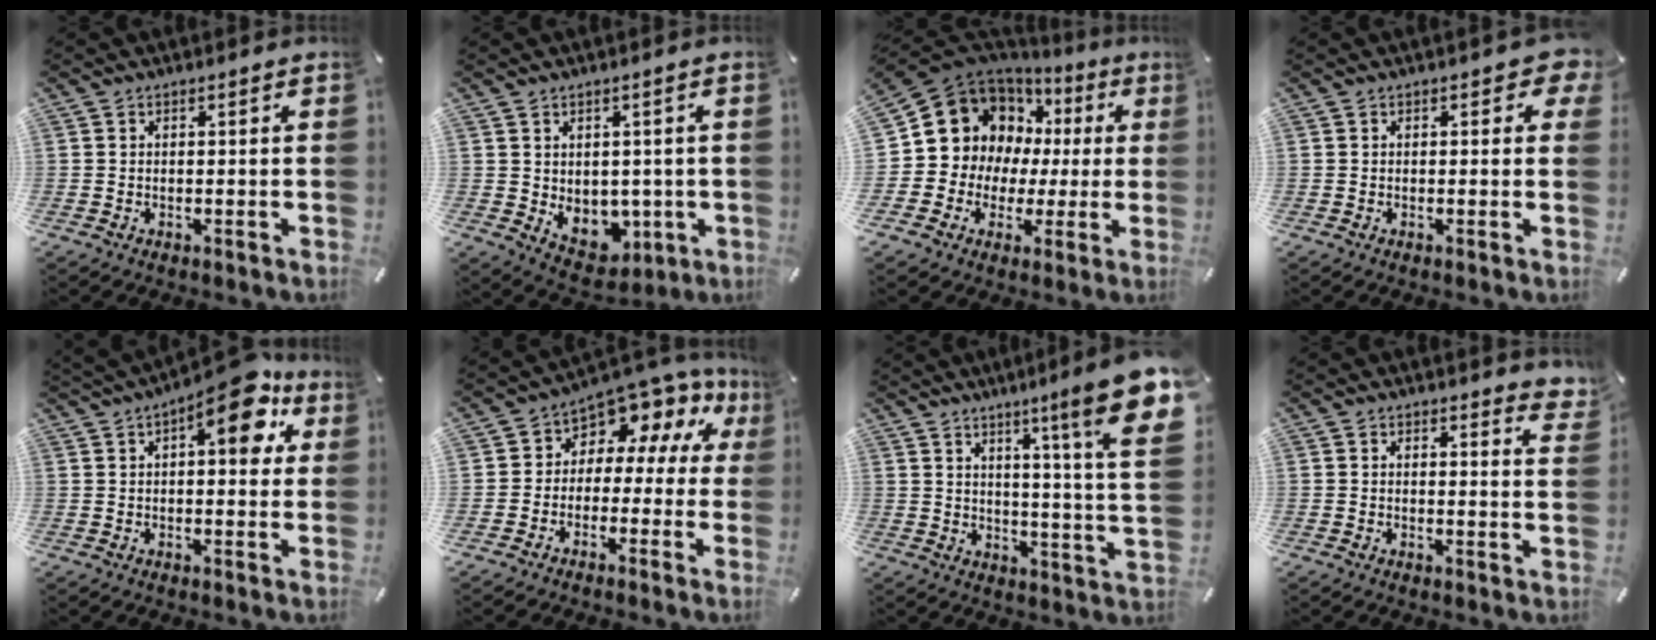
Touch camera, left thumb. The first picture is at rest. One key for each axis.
{"total": 6.8, "fx": 0.4, "fy": 6.1, "fz": 3.0, "tx": -0.031, "ty": -0.016, "tz": 0.016}
{"total": 11.4, "fx": 4.6, "fy": 10.0, "fz": 3.1, "tx": -0.081, "ty": -0.052, "tz": 0.092}
{"total": 3.6, "fx": 1.0, "fy": 2.0, "fz": 2.7, "tx": -0.025, "ty": -0.005, "tz": 0.012}
{"total": 13.1, "fx": 6.5, "fy": 5.5, "fz": 10.0, "tx": -0.120, "ty": -0.035, "tz": 0.100}
{"total": 7.6, "fx": 5.8, "fy": 4.1, "fz": 2.6, "tx": -0.057, "ty": -0.070, "tz": 0.103}
{"total": 16.2, "fx": 8.6, "fy": 0.4, "fz": 13.7, "tx": -0.207, "ty": -0.070, "tz": 0.120}
{"total": 3.0, "fx": 2.5, "fy": 1.2, "fz": 1.1, "tx": -0.004, "ty": -0.017, "tz": 0.040}